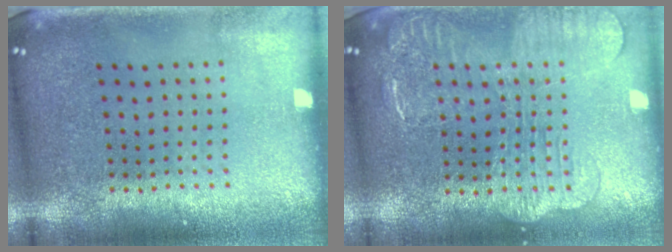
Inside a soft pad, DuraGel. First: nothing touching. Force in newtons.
{"total": 2.0, "press": 2.0, "slide": 0.4}